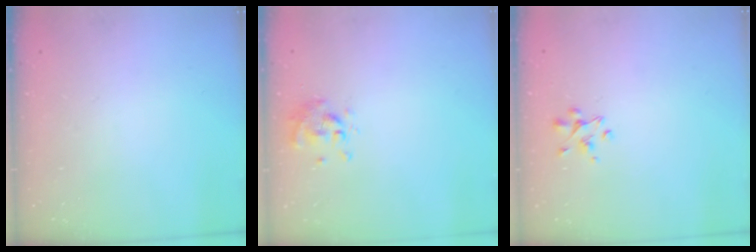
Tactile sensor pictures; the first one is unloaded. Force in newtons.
{"total": 0.6, "press": 0.6, "slide": 0.2}
{"total": 3.0, "press": 2.9, "slide": 0.9}